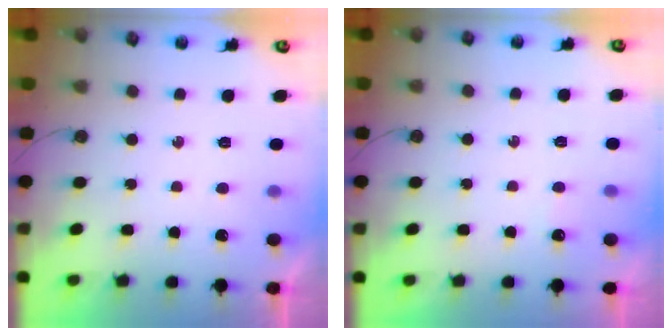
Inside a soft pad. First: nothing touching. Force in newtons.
{"total": 1.9, "press": 1.9, "slide": 0.3}